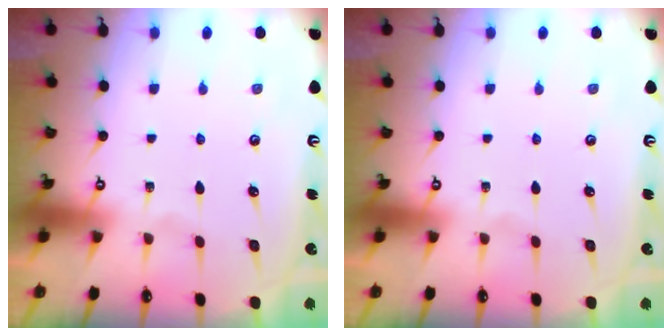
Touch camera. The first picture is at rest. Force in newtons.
{"total": 0.0}